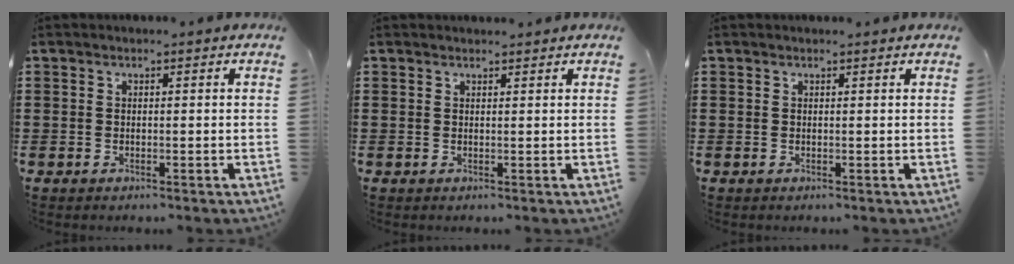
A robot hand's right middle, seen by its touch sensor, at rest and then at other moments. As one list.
[{"total": 0.7, "force": [0.7, 0.1, 0.0], "torque": [0.006, -0.003, 0.012]}, {"total": 0.0}]